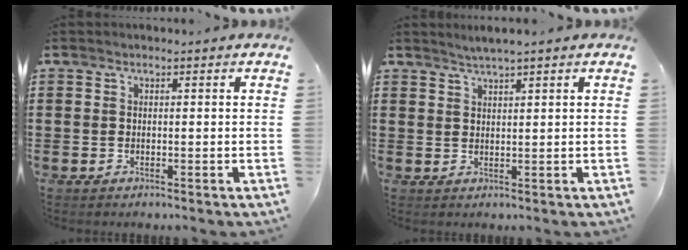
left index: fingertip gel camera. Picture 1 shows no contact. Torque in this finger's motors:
{"motor_torque": [0.20, -0.18, 0.08, 0.07]}